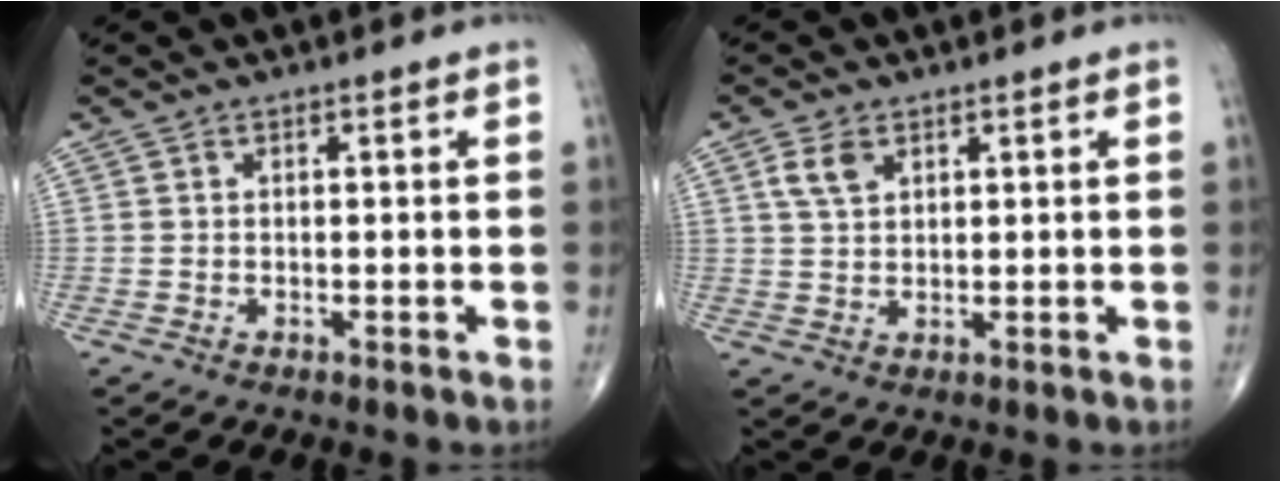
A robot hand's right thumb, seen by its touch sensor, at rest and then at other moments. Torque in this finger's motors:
{"motor_torque": [-0.29, 0.23, 0.38, 0.17, 0.08]}